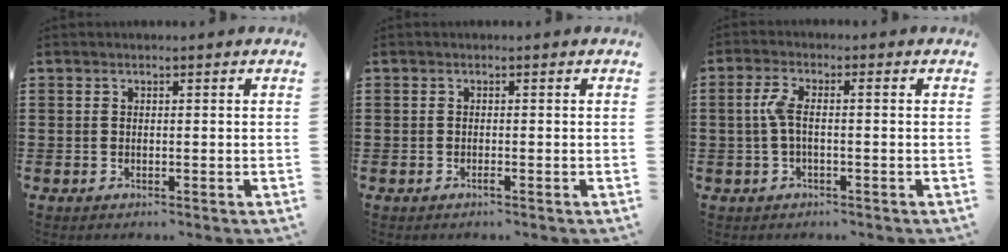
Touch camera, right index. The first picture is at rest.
{"total": 0.5, "force": [-0.4, 0.0, 0.4], "torque": [-0.007, 0.000, -0.007]}
{"total": 3.8, "force": [-0.5, 0.8, 3.7], "torque": [-0.089, -0.005, -0.019]}